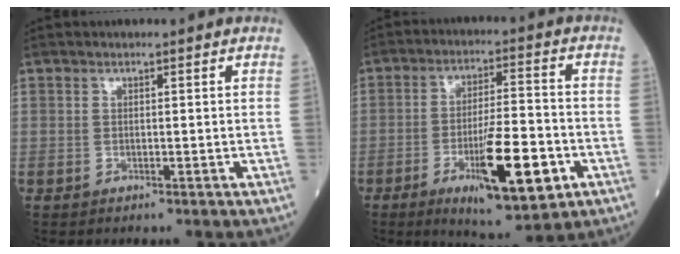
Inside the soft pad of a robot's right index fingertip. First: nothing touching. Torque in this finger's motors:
{"motor_torque": [1.45, -0.69, 0.90, 0.21]}